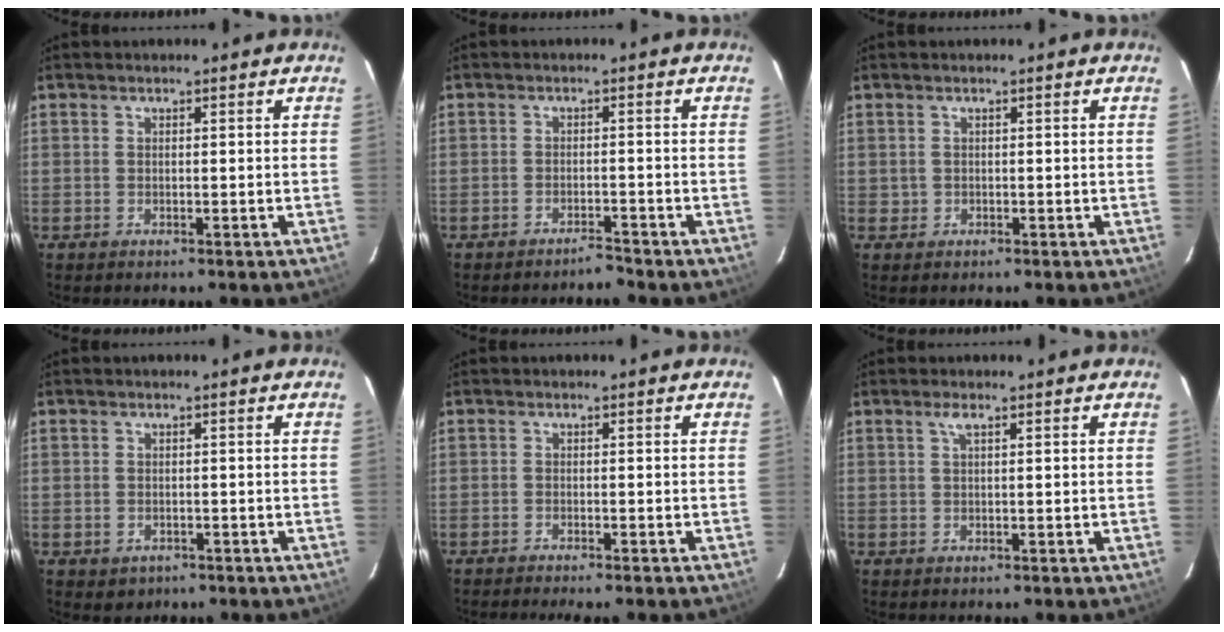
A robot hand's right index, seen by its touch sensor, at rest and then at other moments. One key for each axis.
{"total": 2.3, "fx": -2.2, "fy": 0.2, "fz": 0.3, "tx": -0.014, "ty": 0.000, "tz": -0.037}
{"total": 0.9, "fx": -0.2, "fy": 0.9, "fz": 0.0, "tx": 0.004, "ty": 0.001, "tz": 0.001}
{"total": 2.4, "fx": -1.0, "fy": 2.1, "fz": 0.6, "tx": -0.016, "ty": -0.001, "tz": -0.006}
{"total": 3.8, "fx": -3.4, "fy": -0.1, "fz": 1.6, "tx": -0.039, "ty": -0.012, "tz": -0.053}
{"total": 1.1, "fx": 0.5, "fy": -0.1, "fz": 1.0, "tx": -0.019, "ty": 0.004, "tz": 0.009}